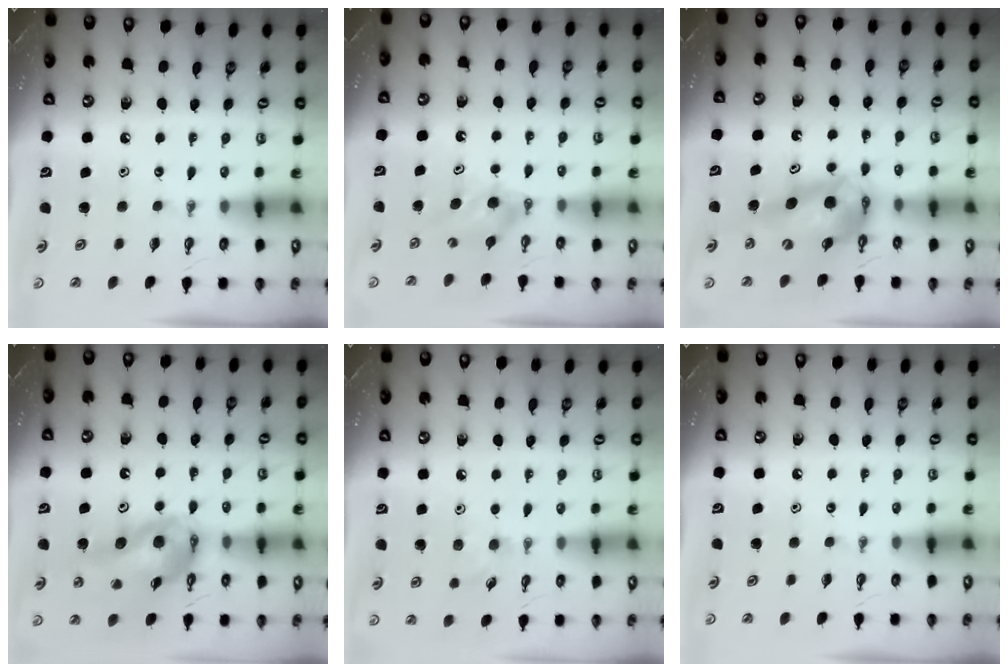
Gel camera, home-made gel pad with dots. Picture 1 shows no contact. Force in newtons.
{"total": 3.8, "press": 3.8, "slide": 0.6}
{"total": 12.3, "press": 12.2, "slide": 1.0}
{"total": 14.4, "press": 14.3, "slide": 1.5}
{"total": 5.2, "press": 5.0, "slide": 1.5}
{"total": 0.0}